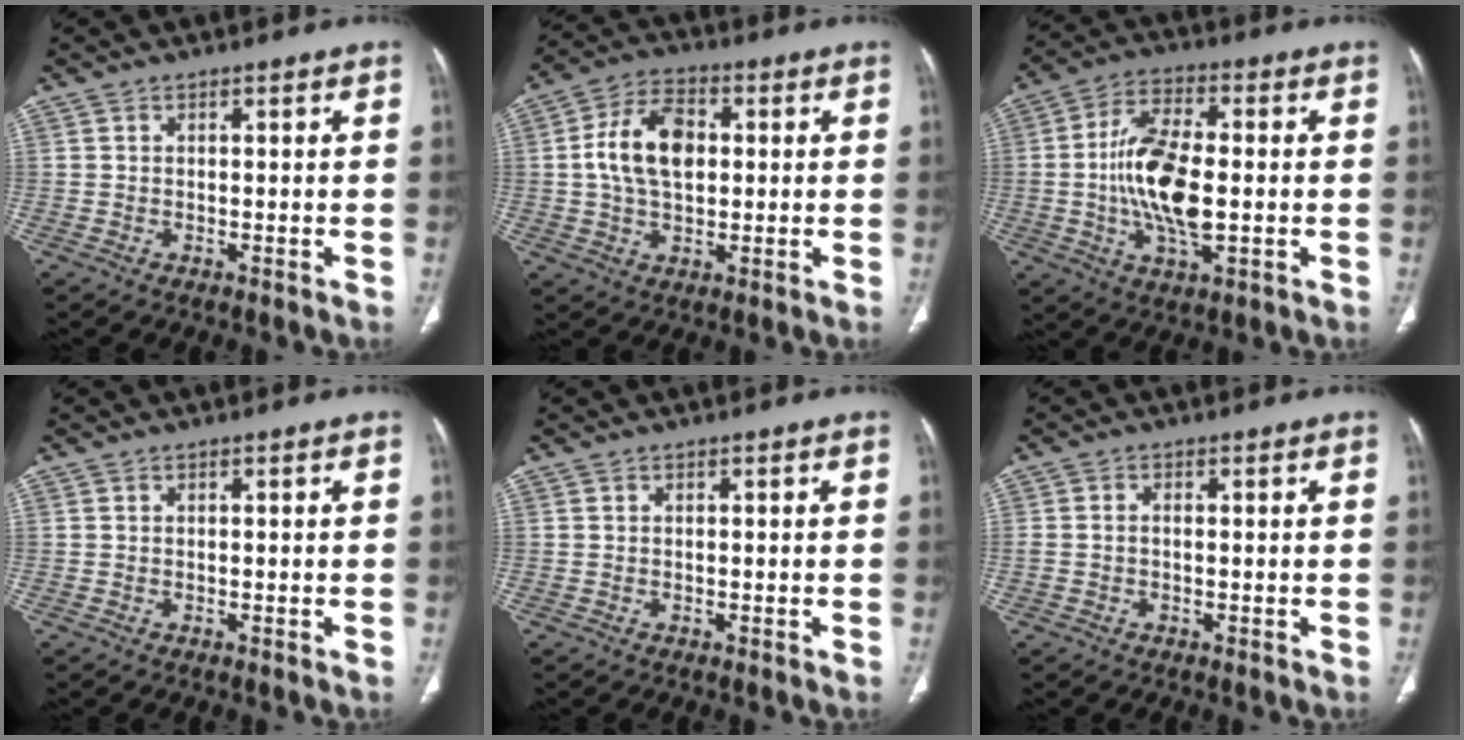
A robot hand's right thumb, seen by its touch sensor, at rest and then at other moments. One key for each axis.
{"total": 11.8, "fx": 1.3, "fy": 7.4, "fz": 9.1, "tx": -0.158, "ty": 0.013, "tz": 0.019}
{"total": 14.6, "fx": -1.1, "fy": 6.7, "fz": 13.0, "tx": -0.249, "ty": 0.008, "tz": -0.021}
{"total": 0.0}
{"total": 0.0}
{"total": 1.4, "fx": -0.2, "fy": 1.0, "fz": 1.0, "tx": -0.025, "ty": 0.005, "tz": -0.003}